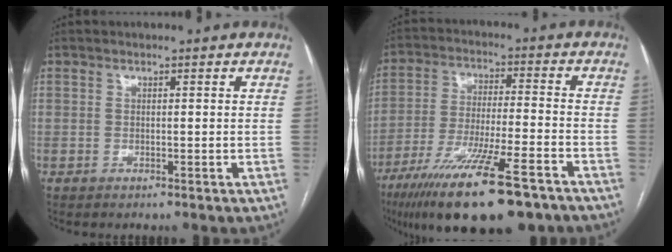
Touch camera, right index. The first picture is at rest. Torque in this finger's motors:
{"motor_torque": [1.43, -0.71, 1.05, 0.21]}